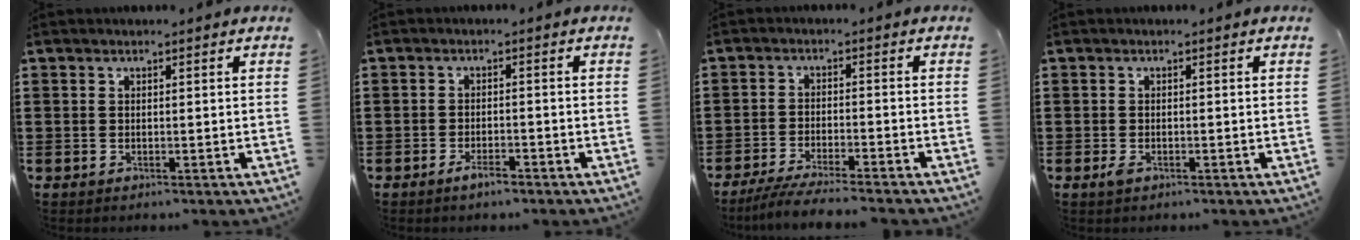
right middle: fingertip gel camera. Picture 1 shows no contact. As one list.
[{"total": 2.4, "force": [-1.7, 0.6, 1.6], "torque": [-0.035, -0.001, -0.034]}, {"total": 4.5, "force": [-4.2, -0.2, 1.5], "torque": [-0.030, -0.009, -0.083]}, {"total": 1.0, "force": [-0.5, 0.5, 0.7], "torque": [-0.023, -0.006, -0.011]}]